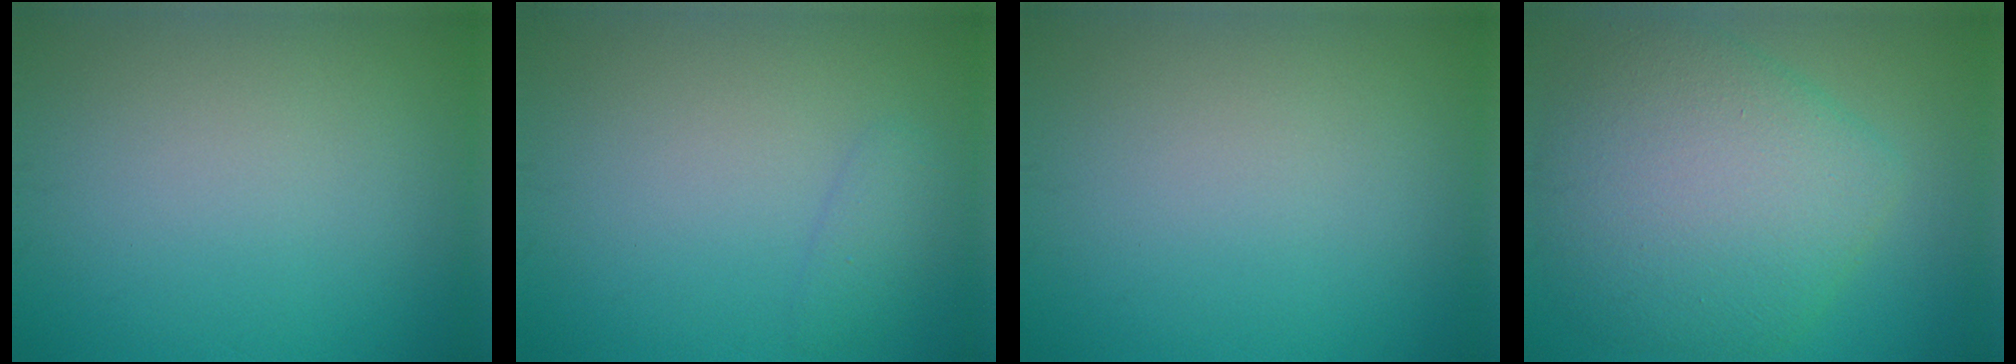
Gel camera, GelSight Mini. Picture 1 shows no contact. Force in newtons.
{"total": 1.3, "press": 1.3, "slide": 0.1}
{"total": 0.0}
{"total": 9.3, "press": 9.2, "slide": 0.2}